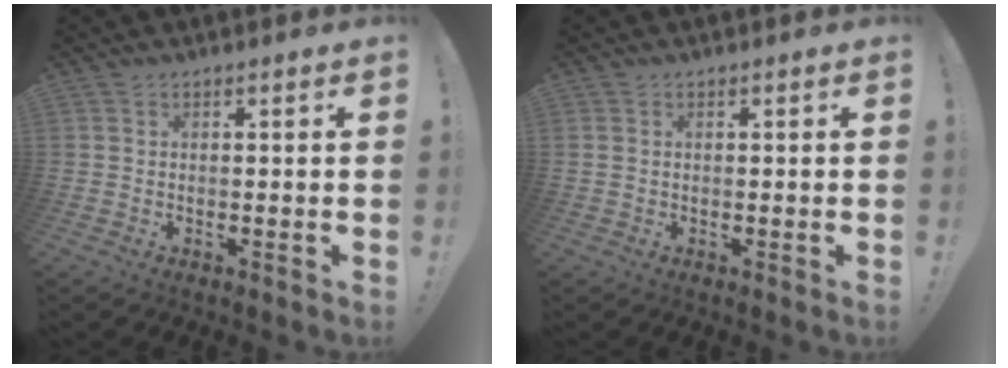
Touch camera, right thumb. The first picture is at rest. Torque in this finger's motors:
{"motor_torque": [0.12, 0.14, 0.02, -0.02, -0.03]}